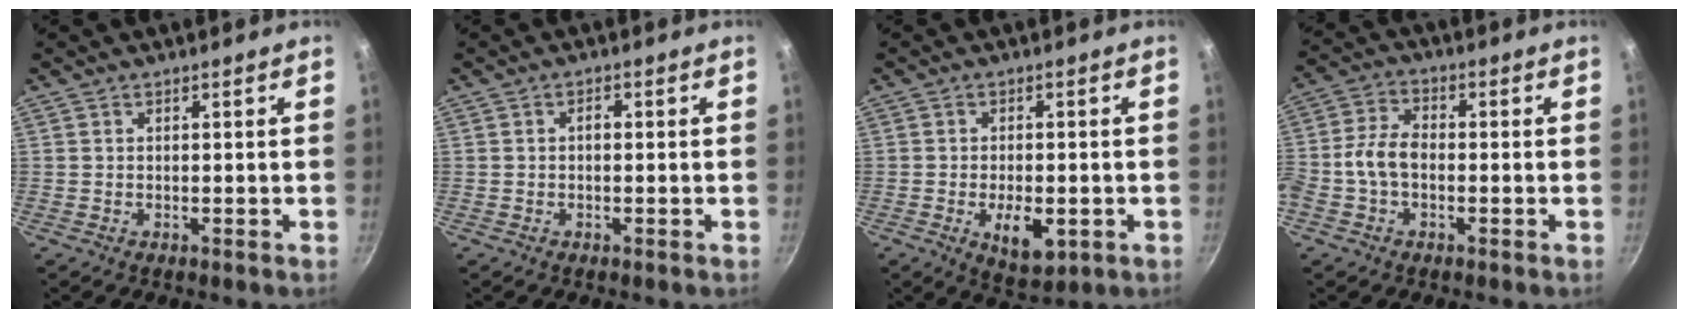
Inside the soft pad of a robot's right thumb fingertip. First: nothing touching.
{"total": 1.3, "force": [-0.1, 0.8, 1.0], "torque": [-0.015, 0.007, -0.004]}
{"total": 7.8, "force": [-2.3, 4.0, 6.3], "torque": [-0.080, -0.001, -0.025]}
{"total": 7.3, "force": [-1.5, 4.6, 5.4], "torque": [-0.105, 0.033, -0.040]}